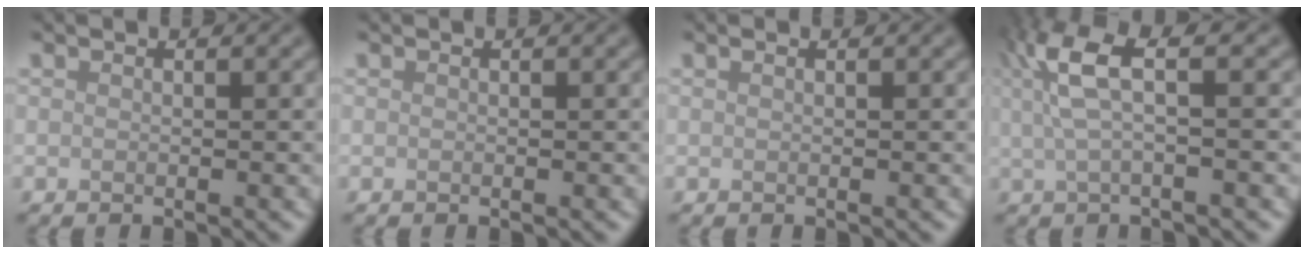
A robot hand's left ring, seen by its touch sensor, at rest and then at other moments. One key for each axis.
{"total": 0.0}
{"total": 0.8, "fx": 0.4, "fy": 0.3, "fz": 0.6, "tx": -0.007, "ty": 0.002, "tz": 0.000}
{"total": 5.7, "fx": 2.1, "fy": 1.4, "fz": 5.1, "tx": -0.109, "ty": 0.012, "tz": 0.040}